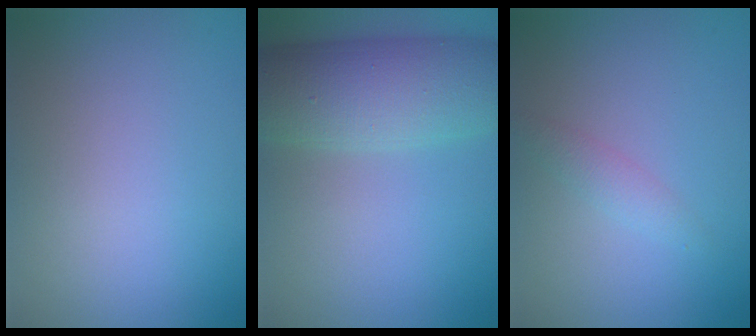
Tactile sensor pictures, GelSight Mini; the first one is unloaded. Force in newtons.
{"total": 8.8, "press": 8.8, "slide": 0.3}
{"total": 1.3, "press": 1.3, "slide": 0.1}